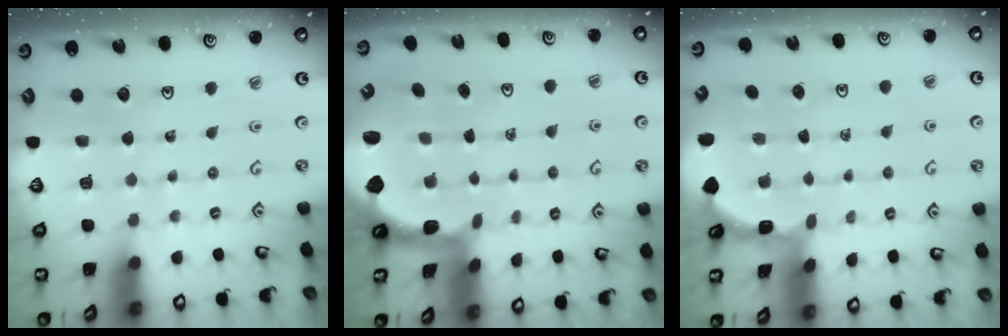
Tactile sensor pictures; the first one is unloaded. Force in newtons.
{"total": 2.3, "press": 1.3, "slide": 1.8}
{"total": 1.7, "press": 1.7, "slide": 0.2}